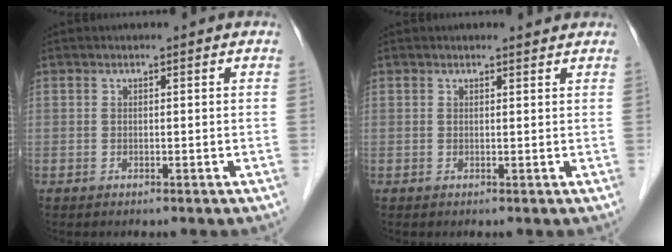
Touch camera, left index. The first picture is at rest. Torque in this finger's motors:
{"motor_torque": [0.50, -0.48, 0.14, 0.02]}